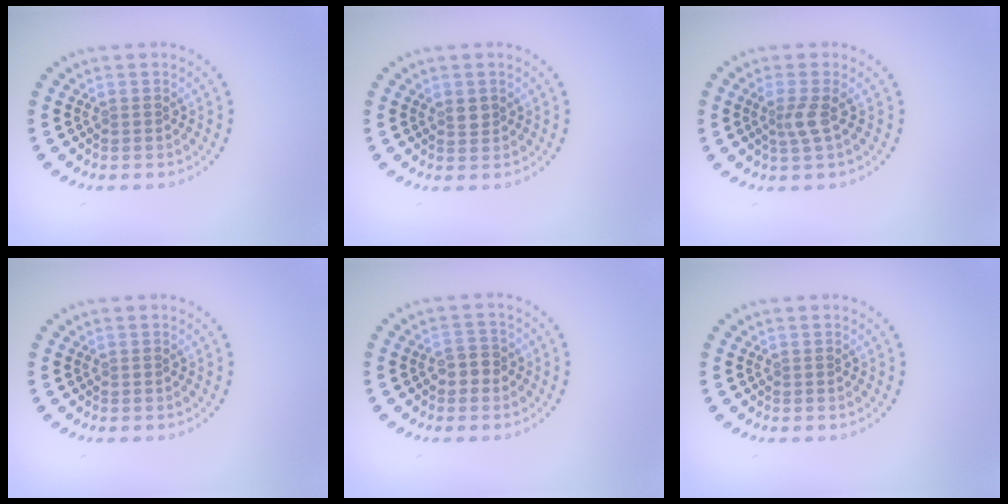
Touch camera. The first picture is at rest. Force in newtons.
{"total": 1.2, "press": 1.0, "slide": 0.5}
{"total": 1.8, "press": 1.4, "slide": 1.2}
{"total": 0.0}
{"total": 1.9, "press": 1.8, "slide": 0.6}
{"total": 0.0}